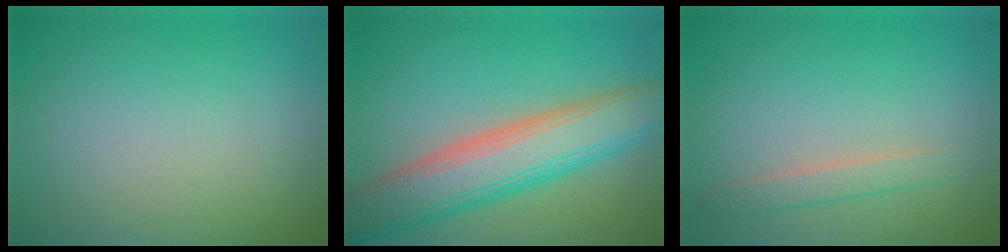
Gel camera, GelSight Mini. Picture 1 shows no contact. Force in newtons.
{"total": 8.5, "press": 8.5, "slide": 0.3}
{"total": 1.6, "press": 1.6, "slide": 0.0}